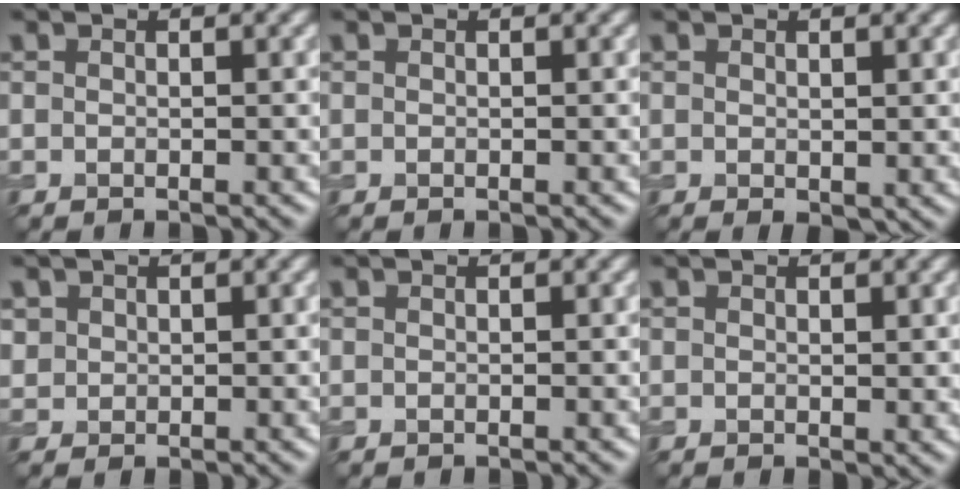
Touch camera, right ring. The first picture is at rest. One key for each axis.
{"total": 0.0}
{"total": 1.0, "fx": 0.2, "fy": 0.6, "fz": 0.8, "tx": -0.011, "ty": -0.004, "tz": 0.007}
{"total": 1.1, "fx": 0.5, "fy": 1.0, "fz": 0.1, "tx": 0.000, "ty": -0.004, "tz": 0.014}
{"total": 0.0}
{"total": 0.8, "fx": 0.4, "fy": 0.4, "fz": 0.6, "tx": -0.005, "ty": -0.001, "tz": 0.007}